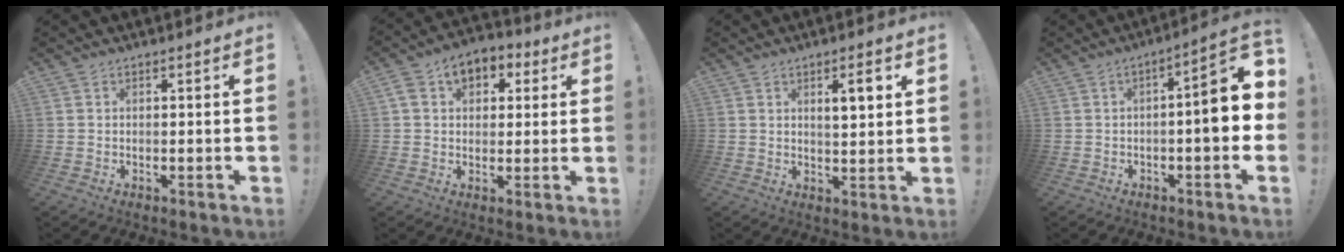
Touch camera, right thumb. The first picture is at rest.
{"total": 9.3, "force": [3.4, 6.7, 5.4], "torque": [-0.086, 0.001, 0.066]}
{"total": 5.4, "force": [2.3, 1.5, 4.7], "torque": [-0.064, -0.012, 0.031]}
{"total": 10.6, "force": [-0.3, 2.0, 10.4], "torque": [-0.138, -0.007, -0.011]}